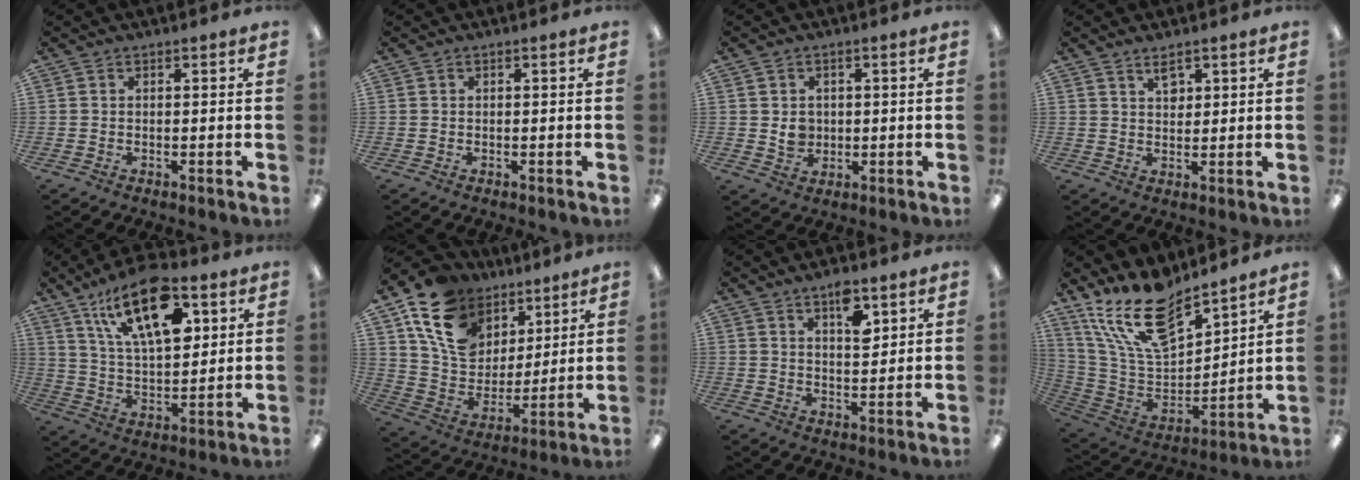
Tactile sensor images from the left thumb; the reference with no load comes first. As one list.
[{"total": 0.0}, {"total": 3.7, "force": [0.5, 3.3, 1.6], "torque": [-0.018, 0.000, 0.008]}, {"total": 3.5, "force": [2.5, 1.8, 1.7], "torque": [-0.013, -0.010, 0.041]}, {"total": 20.1, "force": [10.4, 9.5, 14.4], "torque": [-0.228, -0.038, 0.175]}, {"total": 17.6, "force": [9.8, 12.4, 7.6], "torque": [-0.151, -0.037, 0.192]}, {"total": 7.0, "force": [4.2, 2.9, 4.8], "torque": [-0.056, -0.023, 0.064]}, {"total": 20.5, "force": [15.4, 8.4, 10.7], "torque": [-0.219, -0.093, 0.277]}]